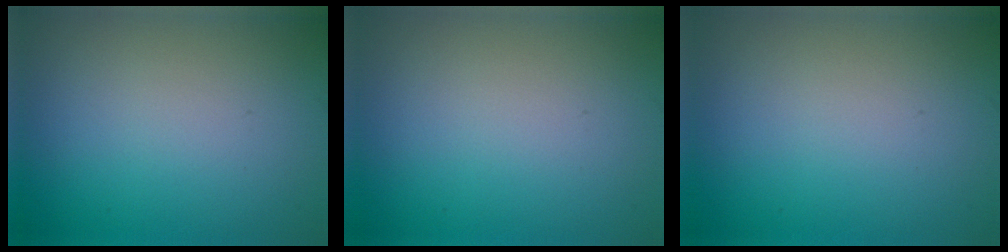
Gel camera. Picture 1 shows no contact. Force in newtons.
{"total": 0.0}
{"total": 0.0}